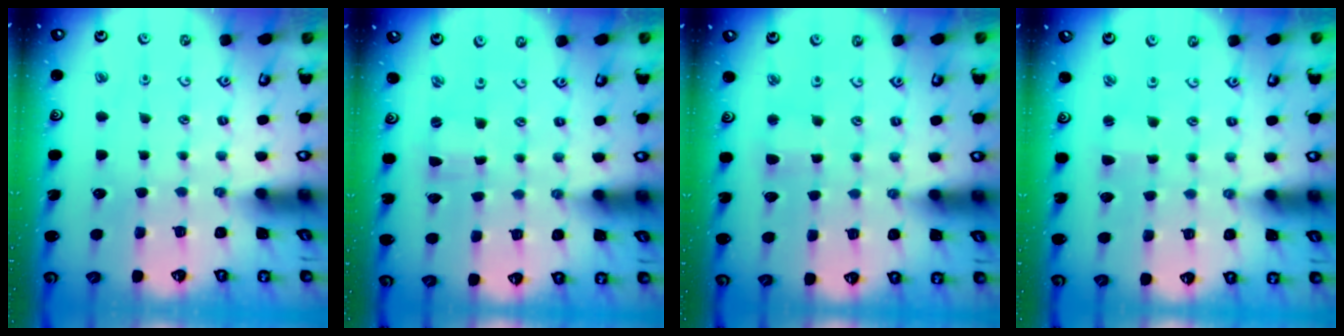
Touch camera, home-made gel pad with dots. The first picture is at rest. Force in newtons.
{"total": 0.0}
{"total": 2.8, "press": 2.8, "slide": 0.3}
{"total": 1.6, "press": 1.6, "slide": 0.3}